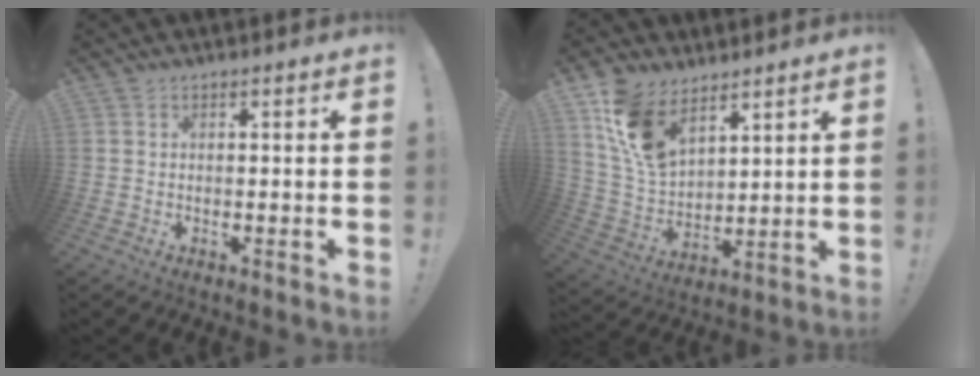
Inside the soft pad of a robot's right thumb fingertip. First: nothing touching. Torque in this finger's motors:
{"motor_torque": [1.89, 1.92, 0.21, 0.23, 0.26]}